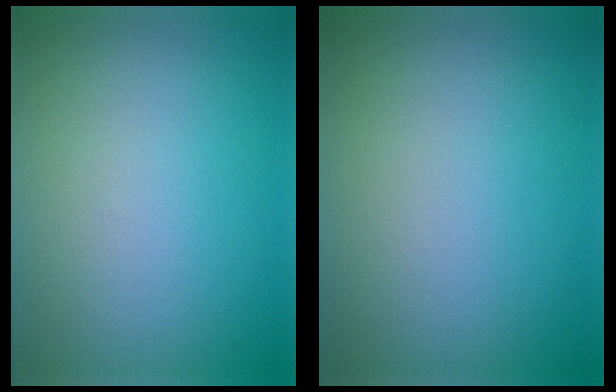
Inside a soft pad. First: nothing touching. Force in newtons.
{"total": 0.0}